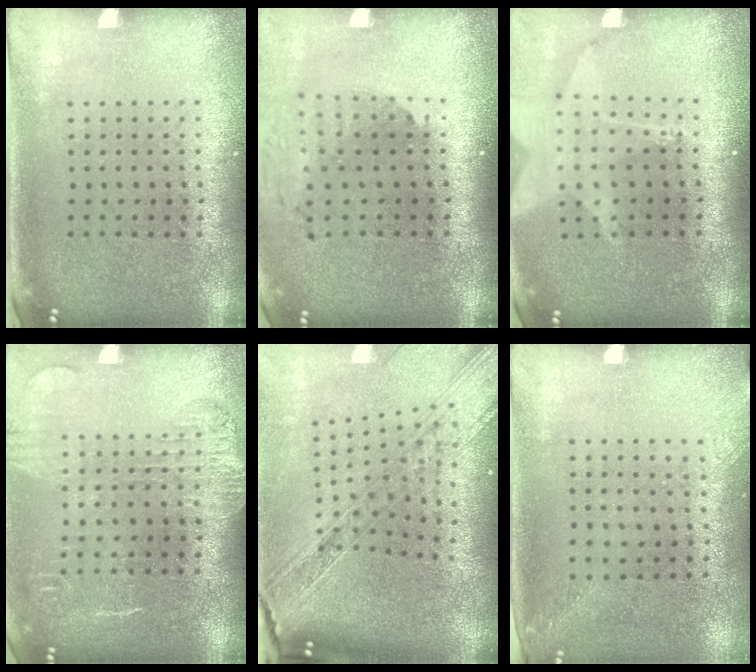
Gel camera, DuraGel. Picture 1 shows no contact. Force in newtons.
{"total": 1.8, "press": 1.5, "slide": 1.1}
{"total": 1.7, "press": 1.5, "slide": 0.9}
{"total": 1.8, "press": 1.5, "slide": 1.0}
{"total": 2.8, "press": 2.3, "slide": 1.7}
{"total": 1.3, "press": 1.0, "slide": 0.8}